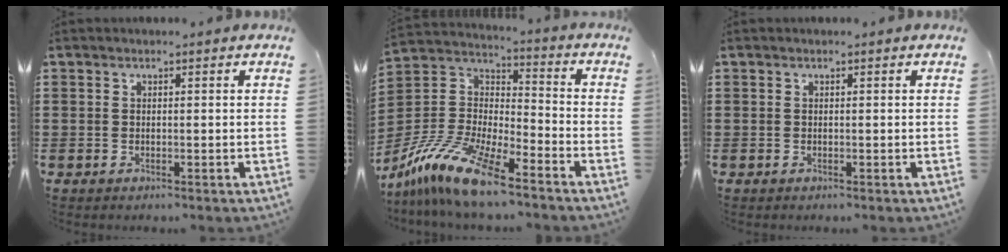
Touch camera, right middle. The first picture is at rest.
{"total": 13.5, "force": [-10.7, 2.4, 7.9], "torque": [-0.188, 0.019, -0.215]}
{"total": 0.0}